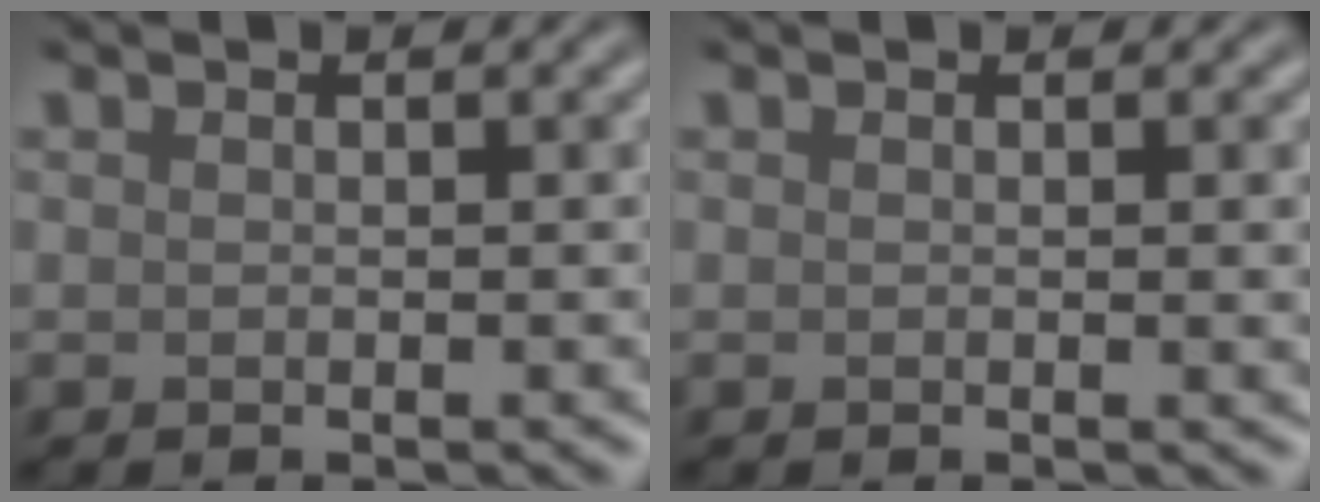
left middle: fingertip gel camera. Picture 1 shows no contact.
{"total": 1.3, "force": [0.1, 0.3, 1.3], "torque": [-0.012, 0.000, -0.001]}